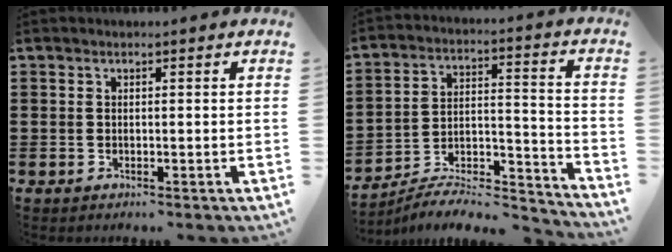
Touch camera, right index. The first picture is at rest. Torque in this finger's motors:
{"motor_torque": [-1.20, -0.94, -0.27, -0.01]}